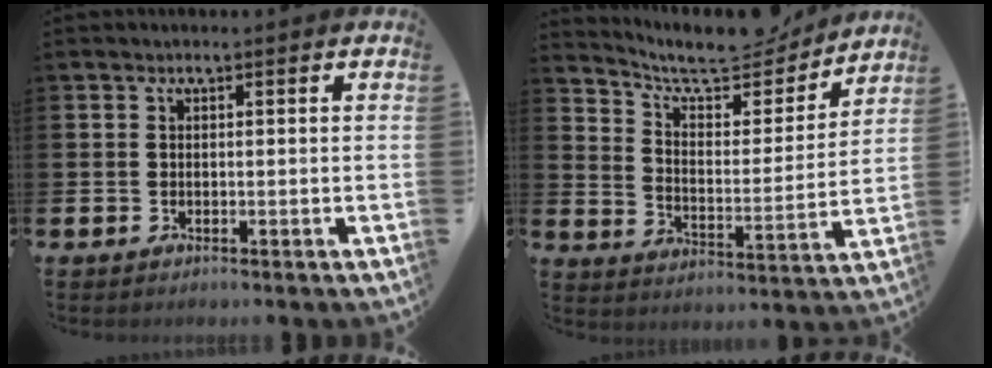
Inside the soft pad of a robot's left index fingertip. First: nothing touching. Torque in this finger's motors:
{"motor_torque": [0.99, -1.15, 0.26, 0.07]}